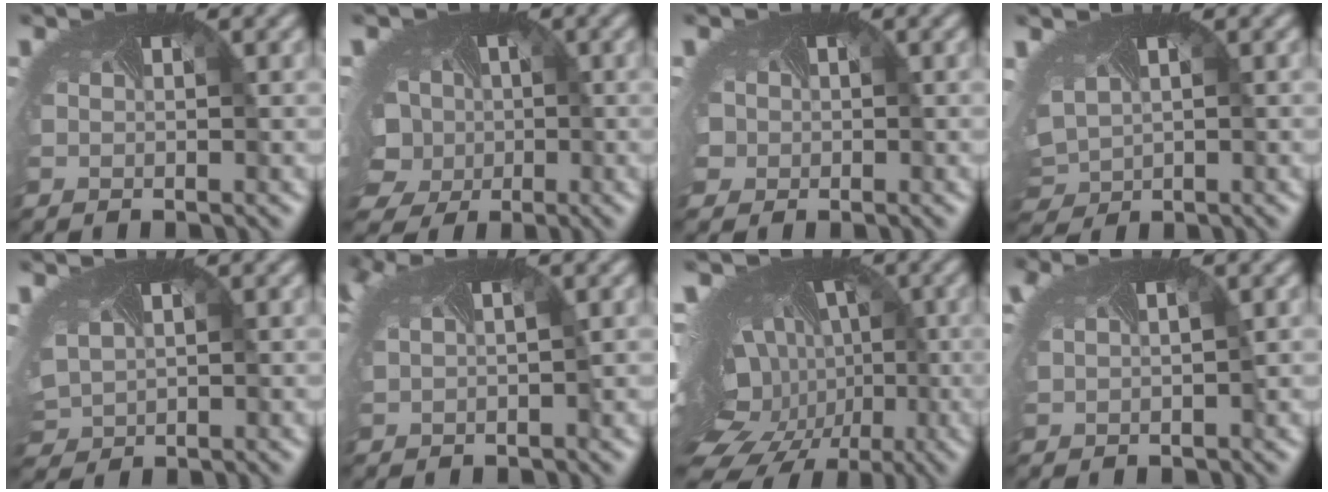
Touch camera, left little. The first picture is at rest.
{"total": 9.7, "force": [-1.5, 8.4, 4.6], "torque": [-0.098, -0.017, -0.040]}
{"total": 2.3, "force": [-0.2, 2.2, 0.6], "torque": [-0.022, -0.010, 0.008]}
{"total": 3.8, "force": [0.8, 3.0, 2.2], "torque": [-0.079, -0.007, 0.037]}
{"total": 3.0, "force": [0.8, 2.5, 1.6], "torque": [-0.073, -0.004, 0.039]}
{"total": 4.1, "force": [1.1, 2.1, 3.3], "torque": [-0.073, 0.015, 0.025]}
{"total": 19.3, "force": [-3.6, 14.1, 12.7], "torque": [-0.217, -0.029, -0.057]}
{"total": 2.0, "force": [0.5, 1.0, 1.7], "torque": [-0.037, 0.009, 0.016]}